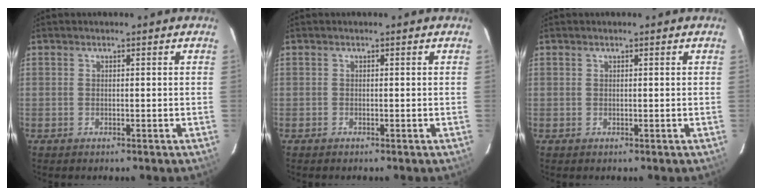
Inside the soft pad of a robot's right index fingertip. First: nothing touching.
{"total": 0.0}
{"total": 0.0}